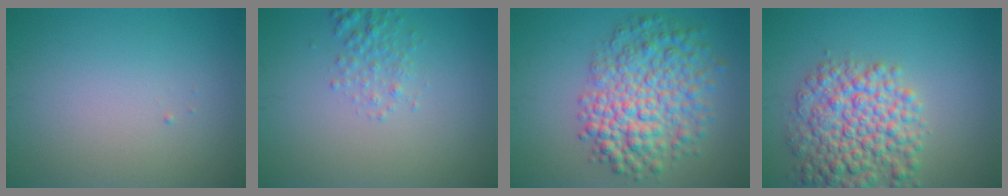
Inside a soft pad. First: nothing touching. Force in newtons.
{"total": 1.7, "press": 1.7, "slide": 0.1}
{"total": 7.5, "press": 7.5, "slide": 0.2}
{"total": 7.5, "press": 7.5, "slide": 0.3}